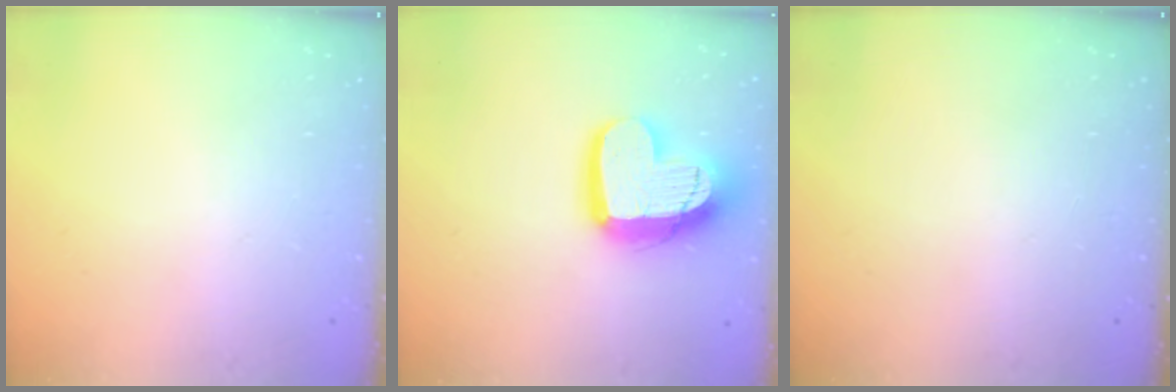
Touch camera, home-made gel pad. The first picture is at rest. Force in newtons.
{"total": 17.1, "press": 17.0, "slide": 1.5}
{"total": 0.0}